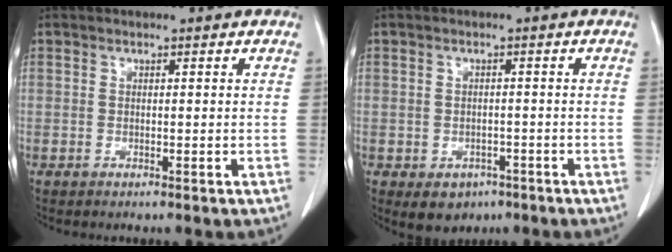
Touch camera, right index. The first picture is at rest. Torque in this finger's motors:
{"motor_torque": [-0.04, -0.01, -0.16, -0.06]}